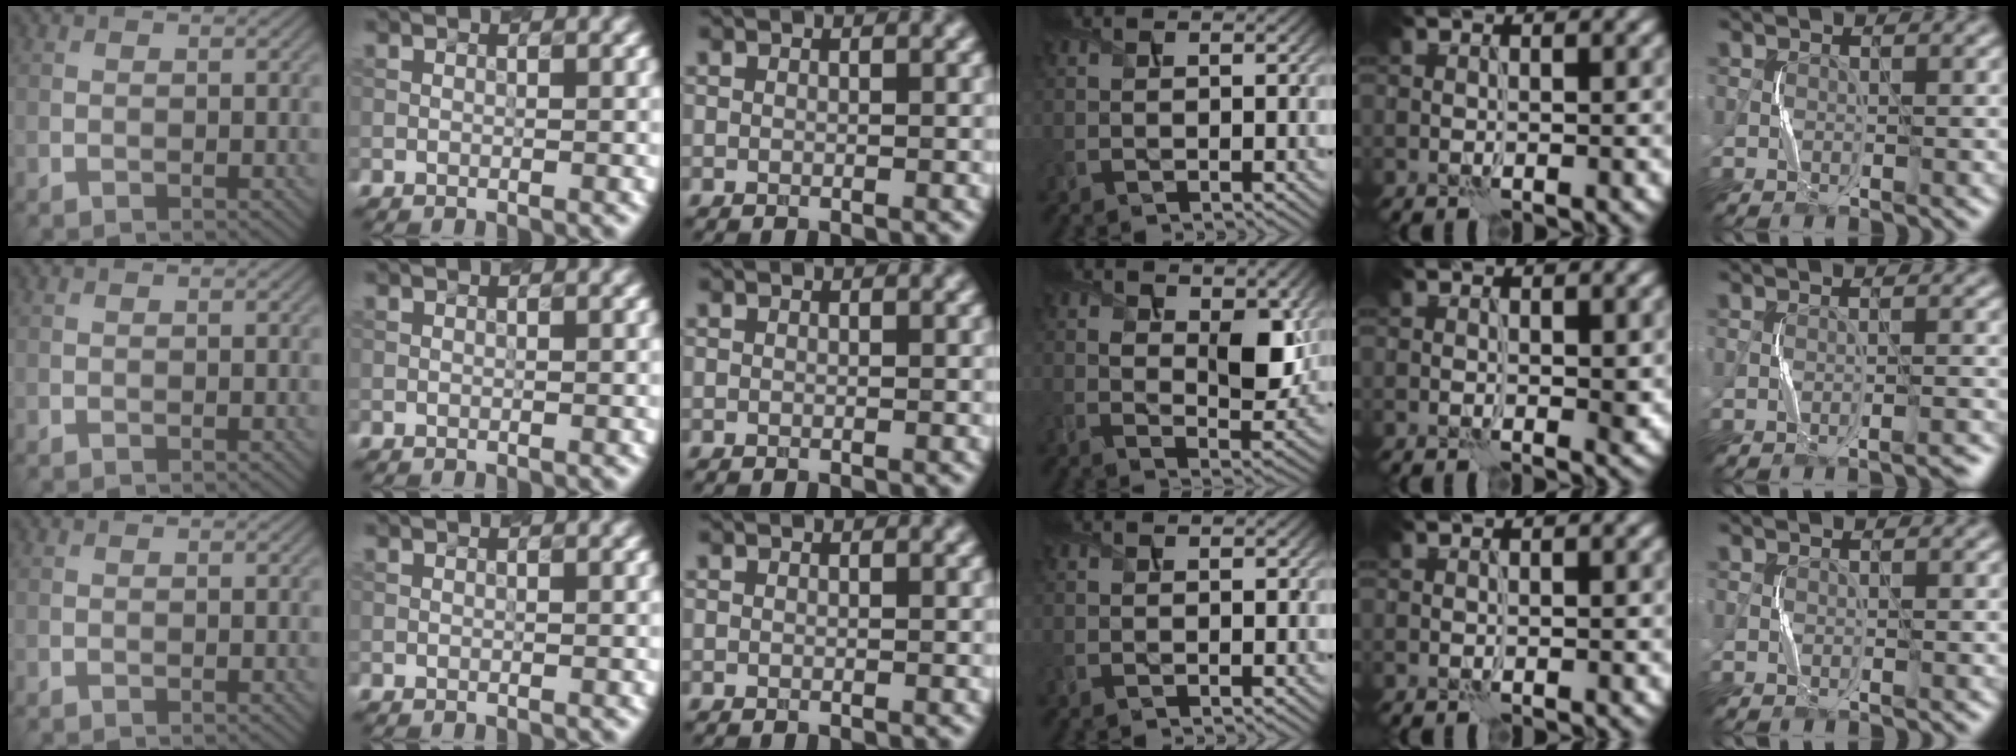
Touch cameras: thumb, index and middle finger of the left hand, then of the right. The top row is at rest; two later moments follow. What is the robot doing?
{"motion": "squeeze", "object": "stress ball aka squeeze ball"}